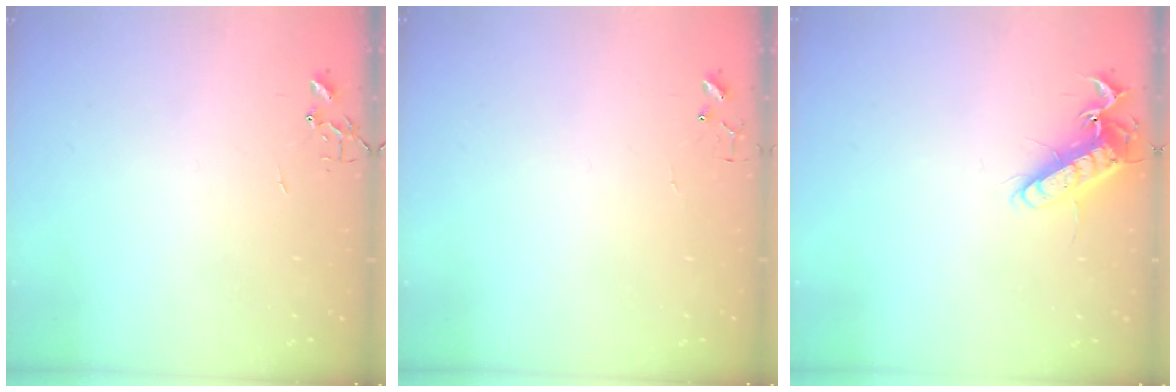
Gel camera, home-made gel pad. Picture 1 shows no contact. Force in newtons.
{"total": 3.8, "press": 3.8, "slide": 0.3}
{"total": 13.3, "press": 13.2, "slide": 1.1}